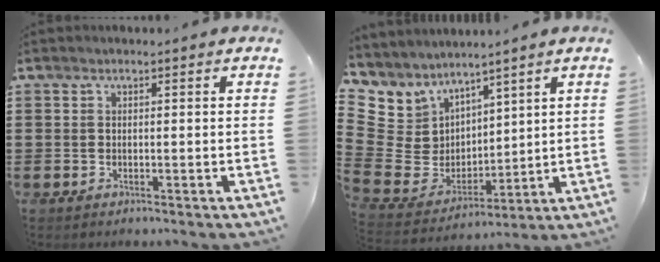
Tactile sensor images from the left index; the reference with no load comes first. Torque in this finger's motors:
{"motor_torque": [-0.53, -0.56, -0.56, -0.21]}